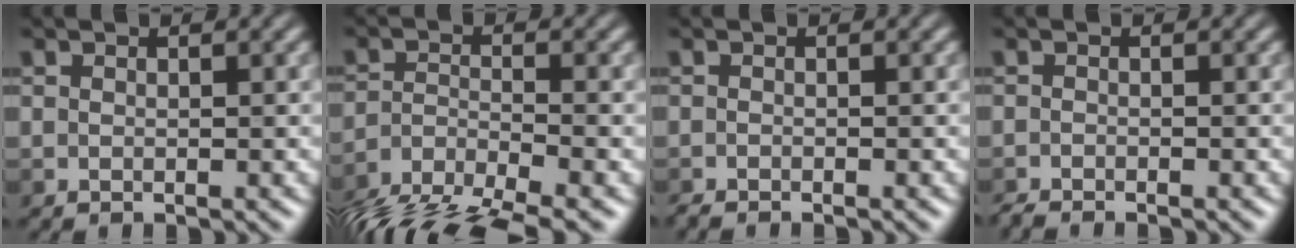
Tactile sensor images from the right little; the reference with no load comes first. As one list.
[{"total": 9.0, "force": [-7.5, 2.2, 4.5], "torque": [-0.100, -0.028, -0.133]}, {"total": 1.0, "force": [-0.9, 0.2, 0.2], "torque": [-0.005, -0.003, -0.016]}, {"total": 1.4, "force": [-1.3, 0.3, 0.3], "torque": [-0.007, -0.003, -0.022]}]